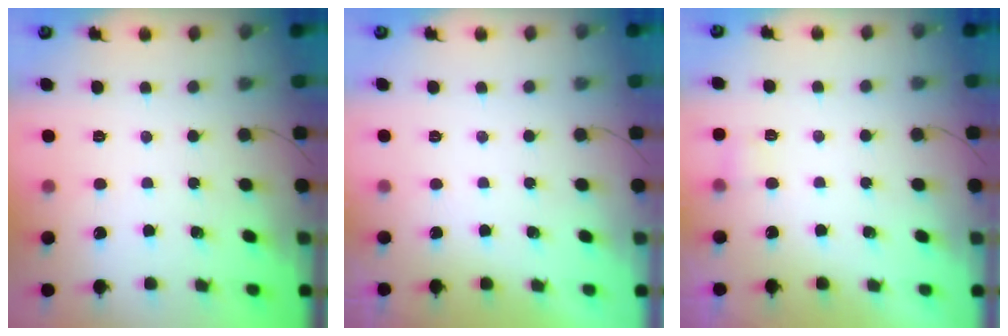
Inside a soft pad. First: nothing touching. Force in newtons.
{"total": 0.0}
{"total": 2.8, "press": 2.6, "slide": 1.1}